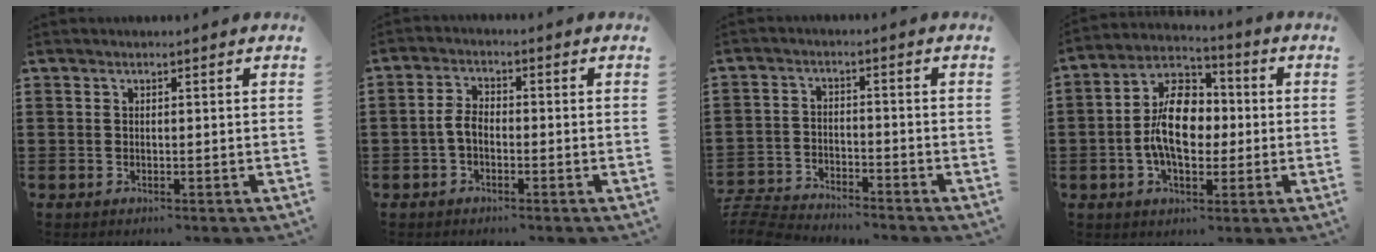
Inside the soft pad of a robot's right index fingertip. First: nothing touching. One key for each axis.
{"total": 3.4, "fx": -1.1, "fy": 1.9, "fz": 2.6, "tx": -0.071, "ty": -0.001, "tz": -0.029}
{"total": 5.3, "fx": -5.3, "fy": 0.4, "fz": 0.5, "tx": -0.028, "ty": -0.002, "tz": -0.112}
{"total": 10.2, "fx": -0.5, "fy": 6.2, "fz": 8.1, "tx": -0.157, "ty": 0.011, "tz": -0.015}